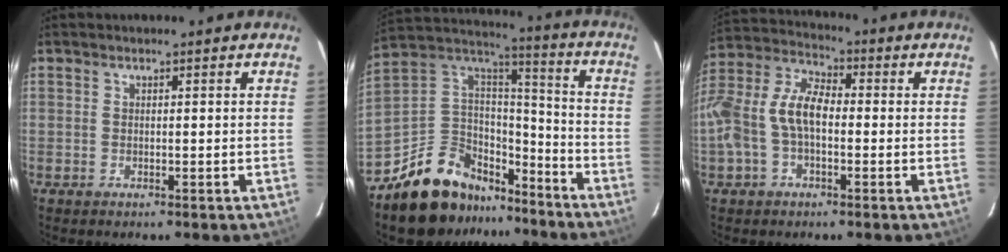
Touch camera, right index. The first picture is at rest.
{"total": 19.0, "force": [-14.1, 10.4, 7.4], "torque": [-0.165, 0.044, -0.220]}
{"total": 12.4, "force": [-2.0, 7.0, 10.0], "torque": [-0.211, 0.020, -0.043]}